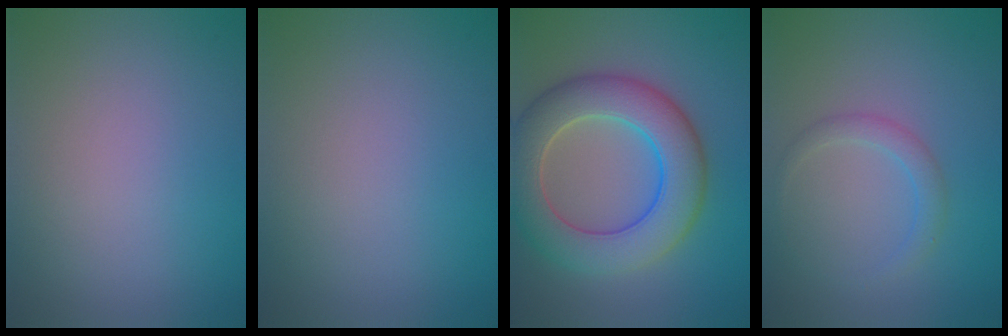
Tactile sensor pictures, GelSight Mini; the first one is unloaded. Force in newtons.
{"total": 0.0}
{"total": 8.6, "press": 8.6, "slide": 0.4}
{"total": 1.7, "press": 1.7, "slide": 0.1}